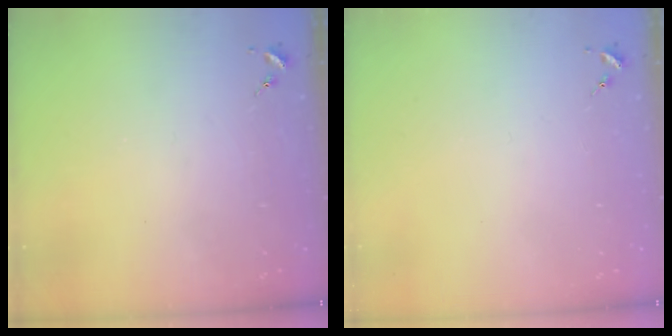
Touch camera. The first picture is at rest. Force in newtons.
{"total": 0.0}